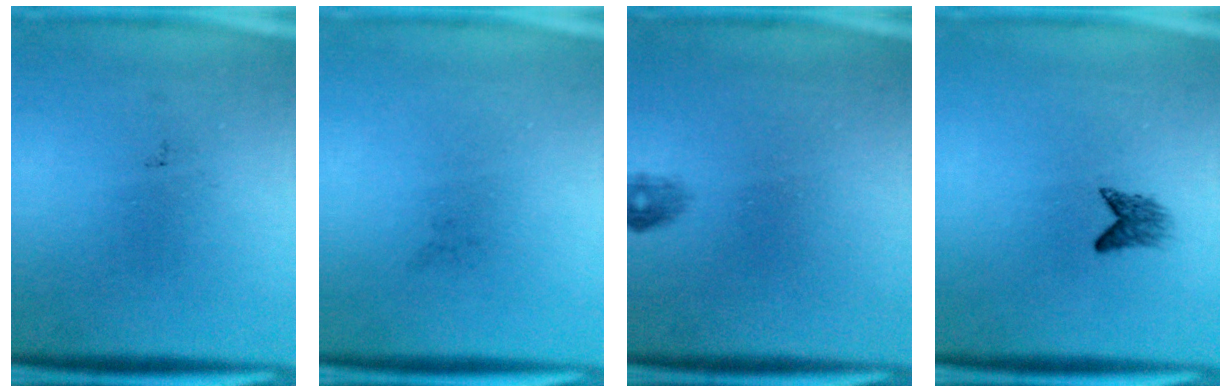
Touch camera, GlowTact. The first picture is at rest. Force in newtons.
{"total": 0.0}
{"total": 1.0}
{"total": 1.9}